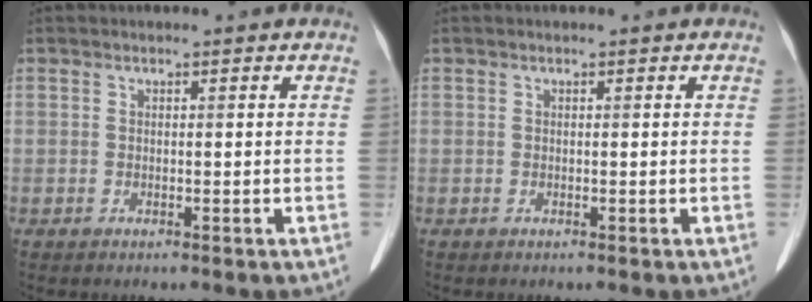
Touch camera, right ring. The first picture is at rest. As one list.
[{"total": 0.0}]